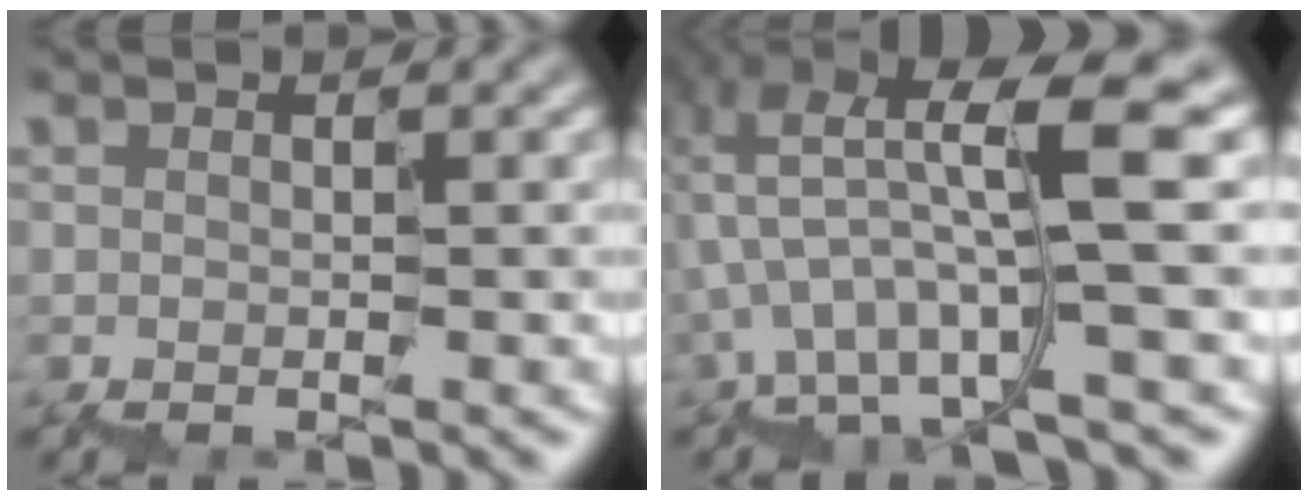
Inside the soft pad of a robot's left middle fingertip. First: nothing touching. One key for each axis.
{"total": 7.4, "fx": -0.4, "fy": 1.8, "fz": 7.2, "tx": -0.135, "ty": 0.012, "tz": -0.009}